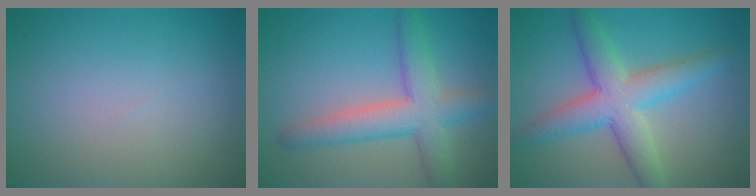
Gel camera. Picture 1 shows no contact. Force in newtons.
{"total": 5.5, "press": 5.5, "slide": 0.3}
{"total": 5.9, "press": 5.9, "slide": 0.0}